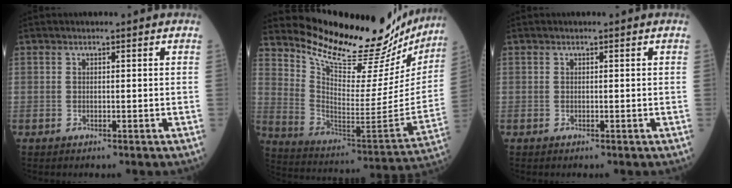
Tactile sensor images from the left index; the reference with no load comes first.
{"total": 26.7, "force": [24.7, 5.7, 8.5], "torque": [-0.139, -0.091, 0.340]}
{"total": 0.0}